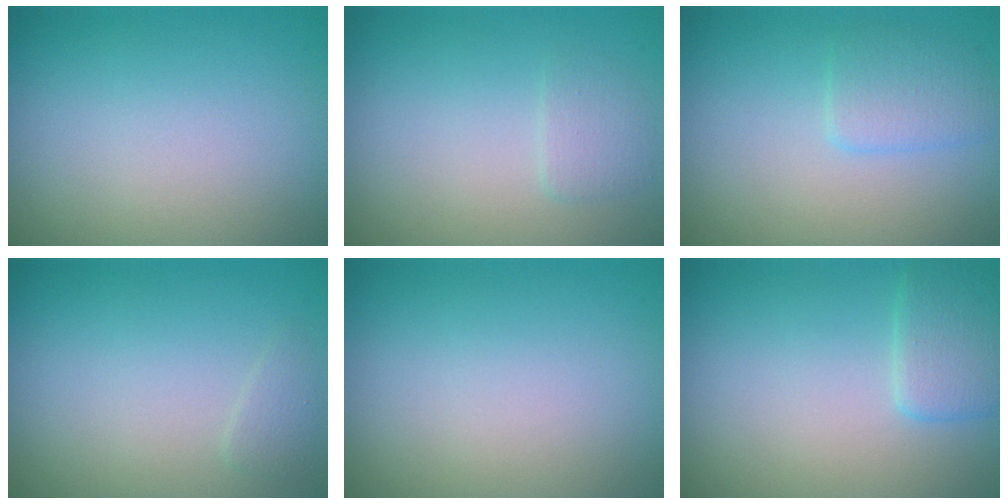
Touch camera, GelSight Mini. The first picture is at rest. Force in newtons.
{"total": 1.2, "press": 1.1, "slide": 0.3}
{"total": 2.0, "press": 2.0, "slide": 0.1}
{"total": 0.8, "press": 0.8, "slide": 0.1}
{"total": 0.0}
{"total": 2.3, "press": 2.3, "slide": 0.2}